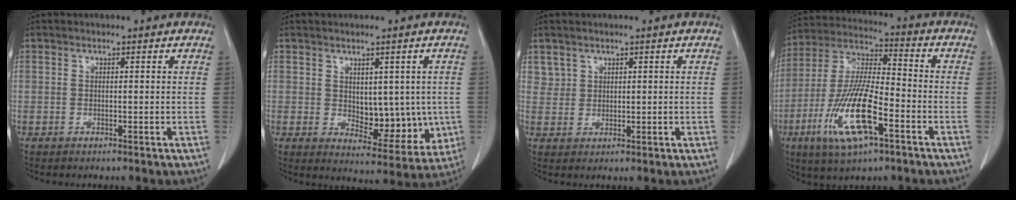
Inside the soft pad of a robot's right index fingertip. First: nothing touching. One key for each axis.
{"total": 9.0, "fx": 0.0, "fy": 5.2, "fz": 7.3, "tx": -0.077, "ty": -0.003, "tz": 0.020}
{"total": 2.2, "fx": 1.4, "fy": 1.7, "fz": -0.1, "tx": 0.019, "ty": 0.005, "tz": 0.021}
{"total": 15.4, "fx": -6.2, "fy": 3.4, "fz": 13.7, "tx": -0.282, "ty": -0.013, "tz": -0.112}